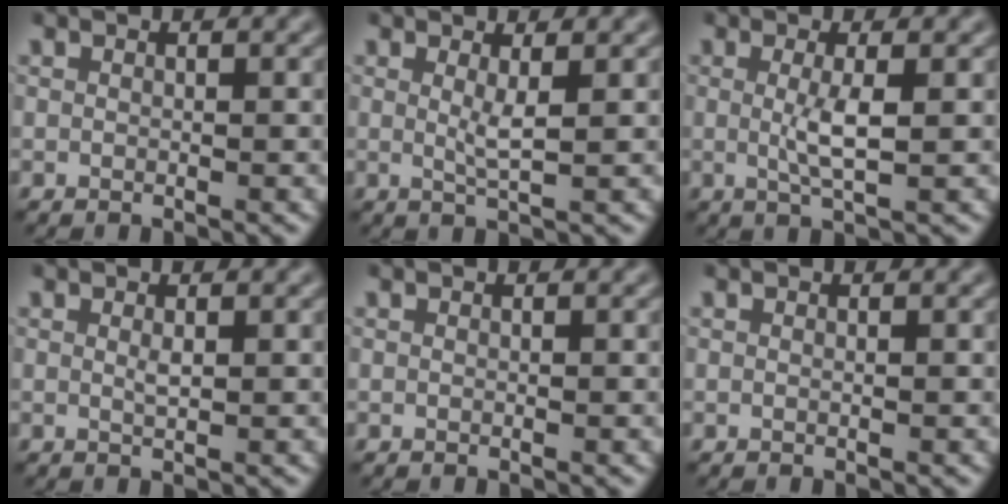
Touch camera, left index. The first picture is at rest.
{"total": 1.5, "force": [0.0, 0.1, 1.5], "torque": [-0.026, -0.004, 0.005]}
{"total": 2.4, "force": [-0.5, 0.2, 2.3], "torque": [-0.046, -0.002, -0.002]}
{"total": 0.5, "force": [-0.3, -0.1, 0.4], "torque": [-0.007, 0.002, 0.002]}
{"total": 0.0}
{"total": 0.0}